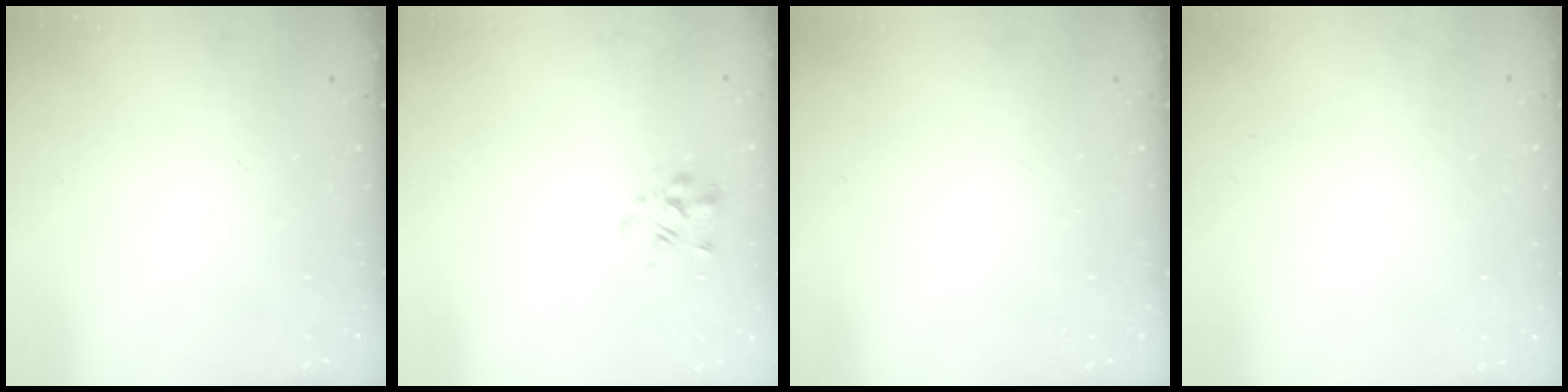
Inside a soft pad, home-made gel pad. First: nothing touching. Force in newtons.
{"total": 2.2, "press": 2.1, "slide": 0.6}
{"total": 0.0}
{"total": 1.7, "press": 1.7, "slide": 0.2}